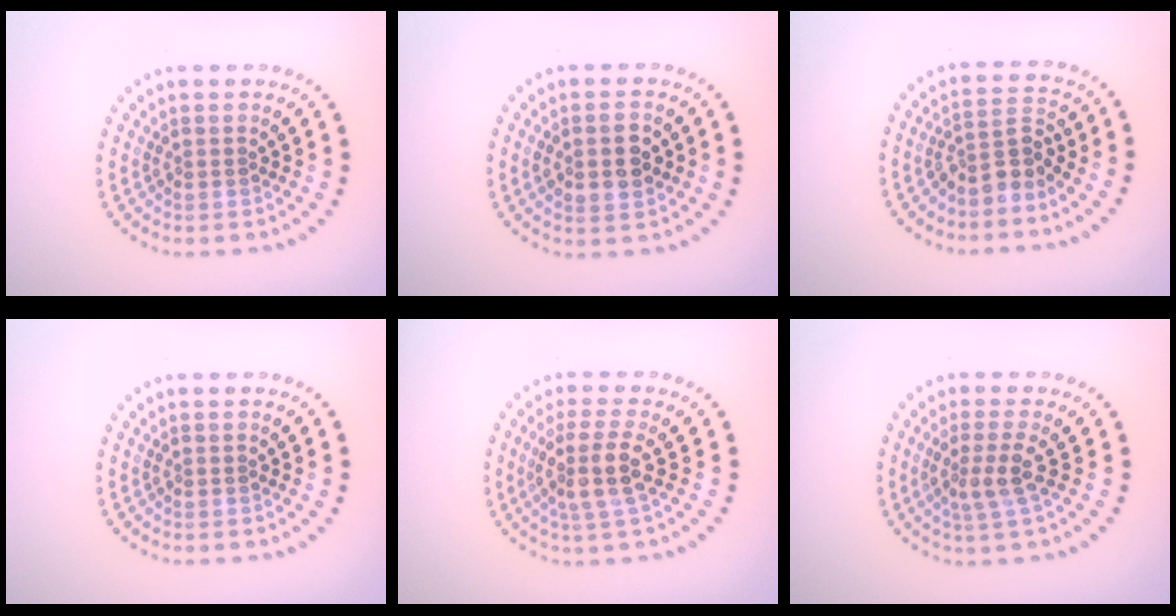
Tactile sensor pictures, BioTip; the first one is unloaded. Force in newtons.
{"total": 3.0, "press": 3.0, "slide": 0.2}
{"total": 2.8, "press": 2.0, "slide": 1.9}
{"total": 0.0}
{"total": 3.6, "press": 2.9, "slide": 2.1}
{"total": 2.6, "press": 2.0, "slide": 1.7}